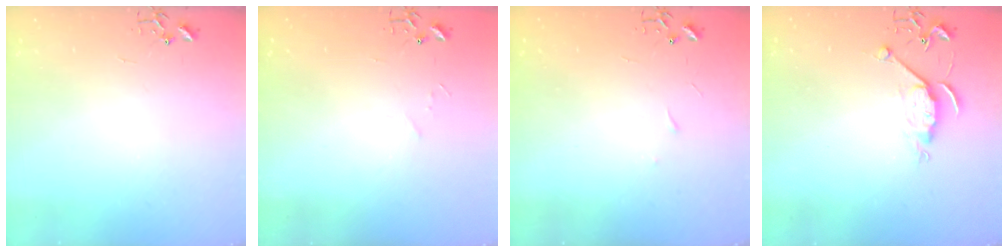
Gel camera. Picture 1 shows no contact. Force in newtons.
{"total": 3.5, "press": 3.5, "slide": 0.4}
{"total": 3.4, "press": 3.3, "slide": 0.4}
{"total": 6.2, "press": 6.2, "slide": 0.5}